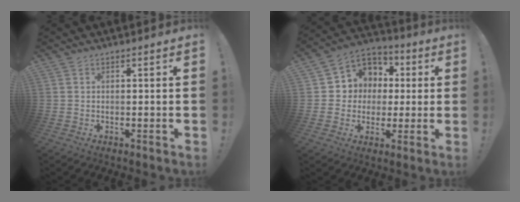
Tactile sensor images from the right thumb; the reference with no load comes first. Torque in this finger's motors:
{"motor_torque": [0.20, -0.03, 0.02, -0.20, 0.10]}